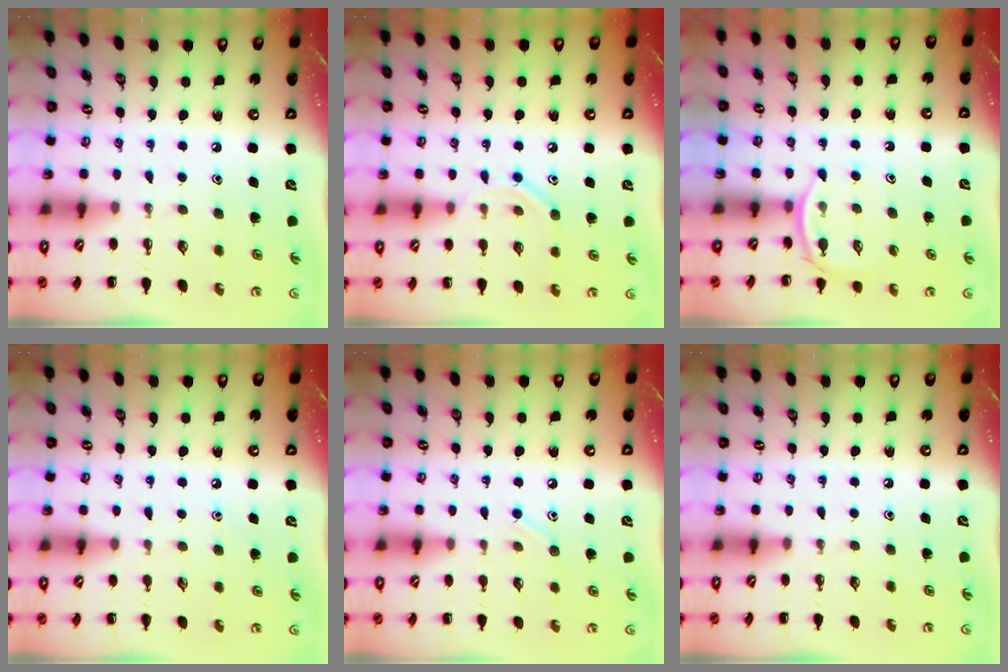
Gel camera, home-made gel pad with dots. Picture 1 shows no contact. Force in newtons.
{"total": 8.4, "press": 8.3, "slide": 1.4}
{"total": 4.3, "press": 4.1, "slide": 1.1}
{"total": 4.7, "press": 4.4, "slide": 1.7}
{"total": 6.4, "press": 6.1, "slide": 2.0}
{"total": 0.0}